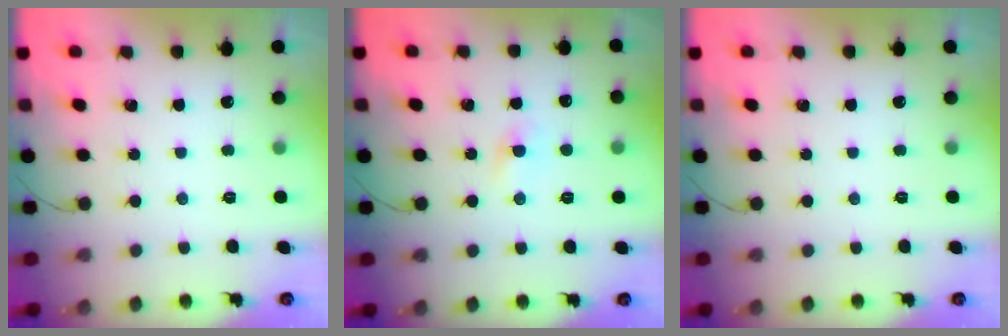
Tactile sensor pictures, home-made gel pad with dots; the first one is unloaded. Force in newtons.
{"total": 1.4, "press": 1.1, "slide": 0.8}
{"total": 0.0}